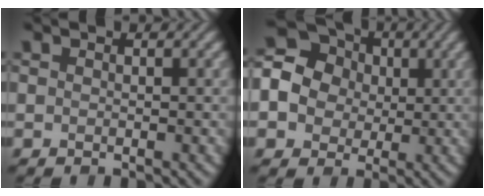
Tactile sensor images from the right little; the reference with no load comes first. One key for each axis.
{"total": 14.5, "fx": 1.3, "fy": 13.3, "fz": 5.7, "tx": -0.152, "ty": 0.040, "tz": -0.007}